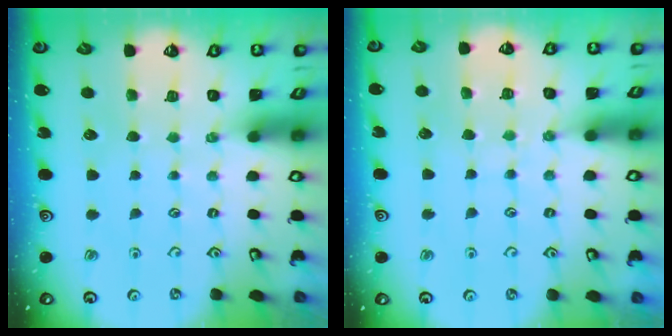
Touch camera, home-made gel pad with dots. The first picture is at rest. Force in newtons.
{"total": 7.8, "press": 7.7, "slide": 0.7}